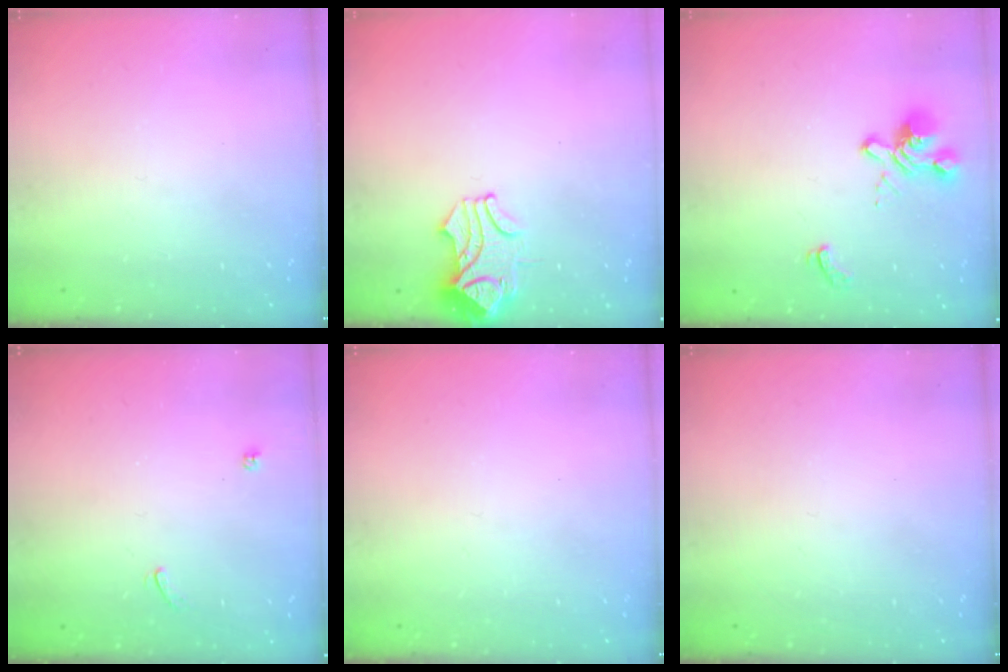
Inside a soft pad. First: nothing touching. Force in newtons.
{"total": 1.2, "press": 0.0, "slide": 1.2}
{"total": 2.6, "press": 2.3, "slide": 1.3}
{"total": 4.4, "press": 4.4, "slide": 0.3}
{"total": 0.0}
{"total": 0.0}